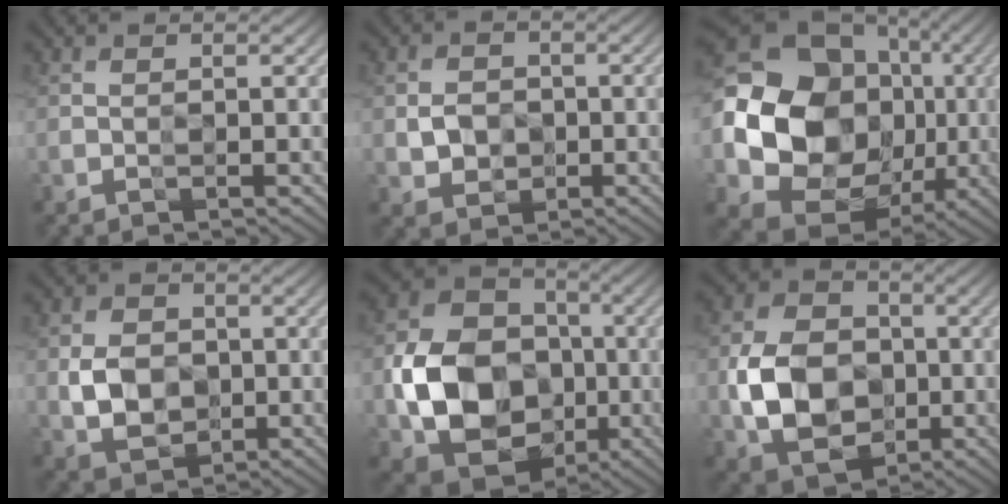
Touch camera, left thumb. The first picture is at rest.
{"total": 2.8, "force": [-0.5, 2.6, 1.1], "torque": [-0.027, -0.007, -0.009]}
{"total": 19.2, "force": [-0.8, 16.5, 9.7], "torque": [-0.205, -0.035, -0.003]}
{"total": 5.2, "force": [-0.6, 4.3, 2.9], "torque": [-0.064, -0.008, -0.009]}
{"total": 13.6, "force": [-2.9, 11.0, 7.4], "torque": [-0.150, -0.016, -0.054]}
{"total": 10.0, "force": [-1.8, 7.8, 6.0], "torque": [-0.137, -0.010, -0.036]}